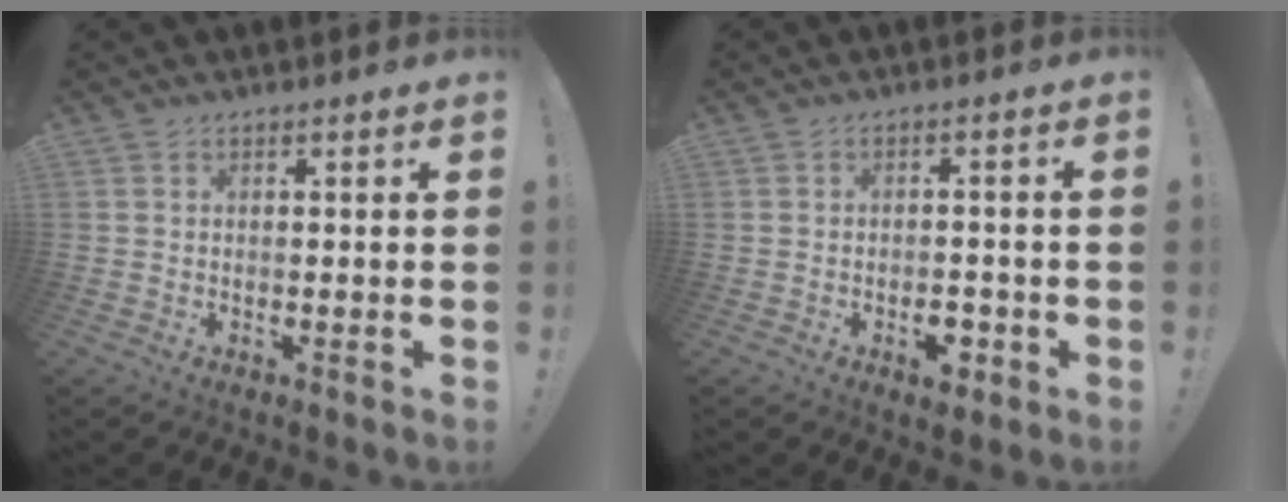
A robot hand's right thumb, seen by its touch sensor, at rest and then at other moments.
{"total": 4.9, "force": [-2.5, 2.7, 3.2], "torque": [-0.043, 0.015, -0.039]}